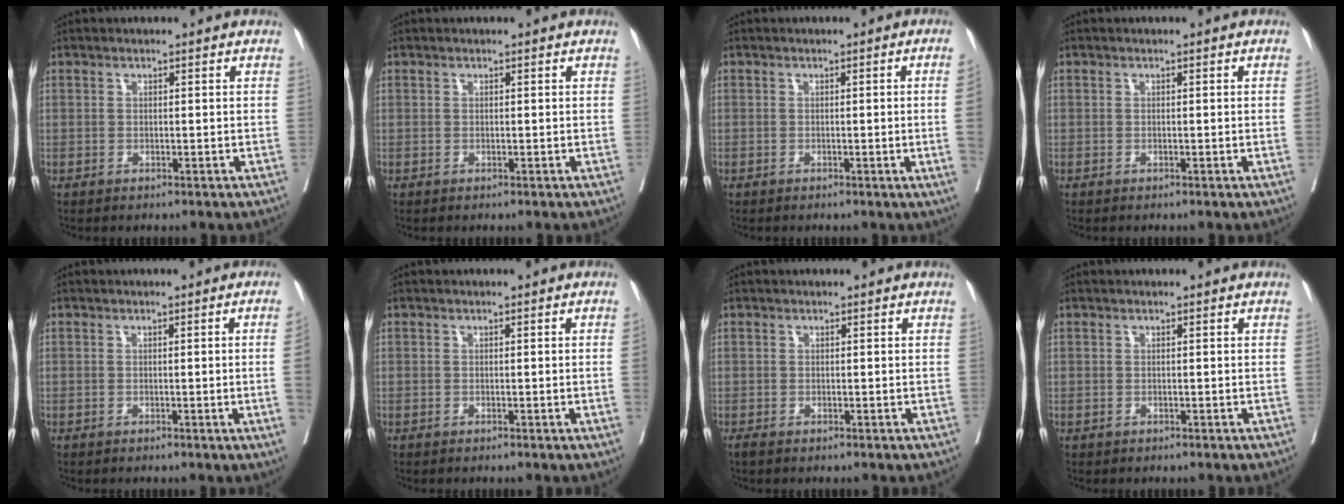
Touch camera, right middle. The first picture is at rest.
{"total": 0.0}
{"total": 3.9, "force": [-0.5, -1.6, 3.5], "torque": [-0.043, -0.007, -0.003]}
{"total": 0.6, "force": [0.0, -0.3, 0.5], "torque": [-0.003, 0.002, 0.000]}
{"total": 3.5, "force": [-0.4, -1.5, 3.1], "torque": [-0.038, -0.006, -0.002]}
{"total": 1.2, "force": [-0.2, -0.5, 1.1], "torque": [-0.012, 0.000, 0.000]}
{"total": 0.5, "force": [-0.5, 0.0, 0.3], "torque": [-0.010, -0.003, -0.011]}
{"total": 0.0}